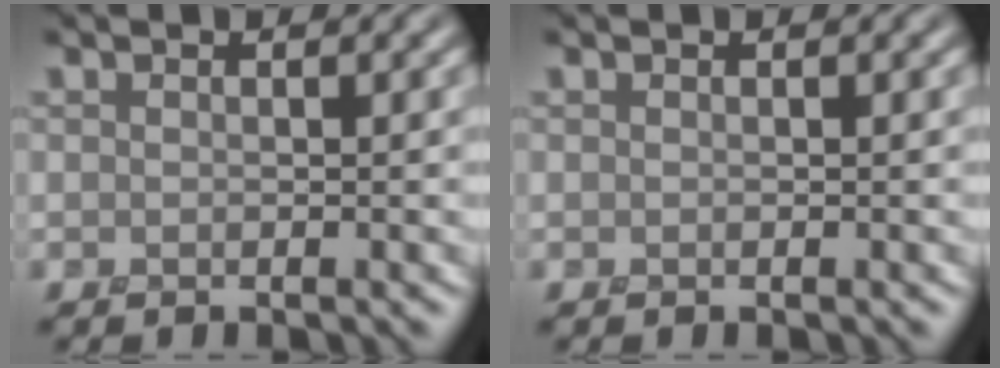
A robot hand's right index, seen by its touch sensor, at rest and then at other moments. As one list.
[{"total": 0.0}]